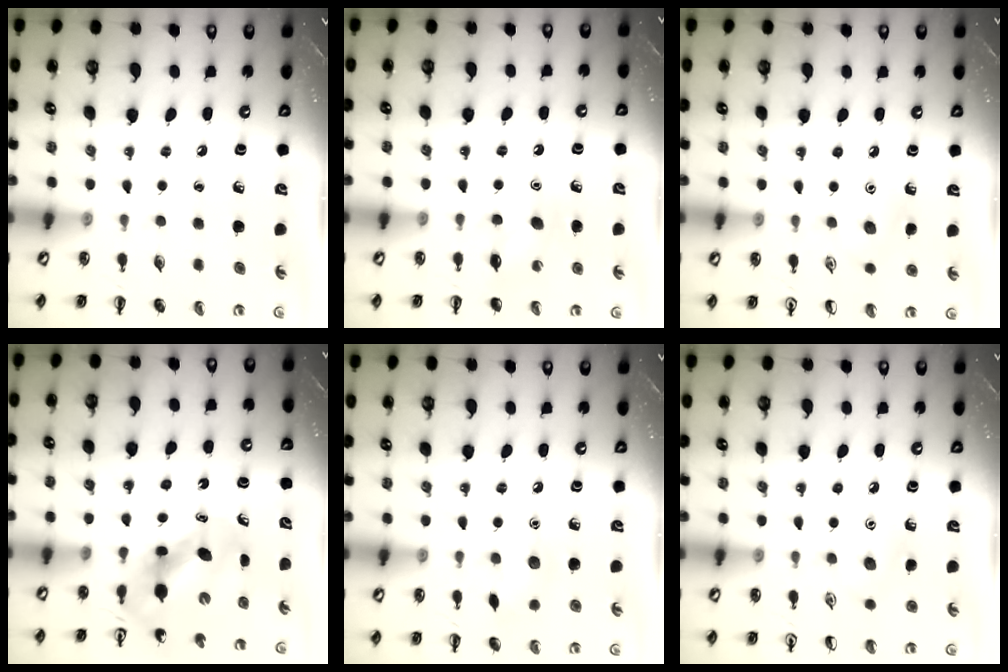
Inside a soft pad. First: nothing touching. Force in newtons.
{"total": 6.4, "press": 6.2, "slide": 1.5}
{"total": 8.0, "press": 7.7, "slide": 2.2}
{"total": 5.5, "press": 5.4, "slide": 1.0}
{"total": 6.2, "press": 6.1, "slide": 1.3}
{"total": 8.0, "press": 7.7, "slide": 2.2}